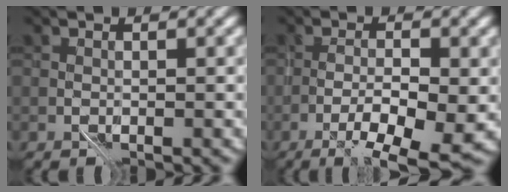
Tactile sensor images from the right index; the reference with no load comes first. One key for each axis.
{"total": 5.2, "fx": -2.4, "fy": 0.7, "fz": 4.5, "tx": -0.068, "ty": 0.000, "tz": -0.038}